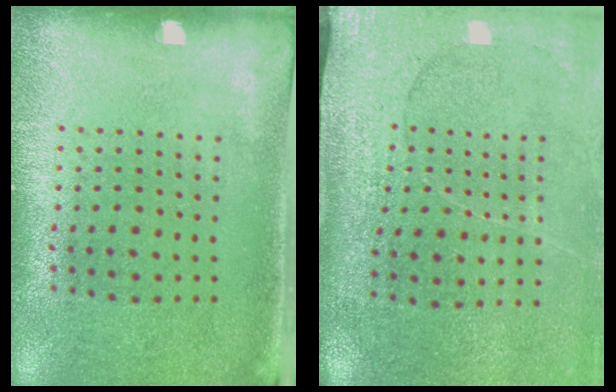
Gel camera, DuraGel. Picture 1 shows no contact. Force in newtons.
{"total": 3.0, "press": 2.8, "slide": 1.1}